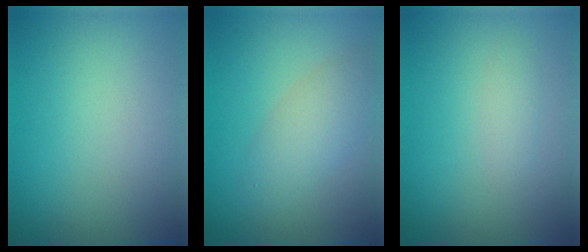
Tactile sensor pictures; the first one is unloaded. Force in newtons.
{"total": 3.4, "press": 3.4, "slide": 0.0}
{"total": 1.1, "press": 1.1, "slide": 0.1}